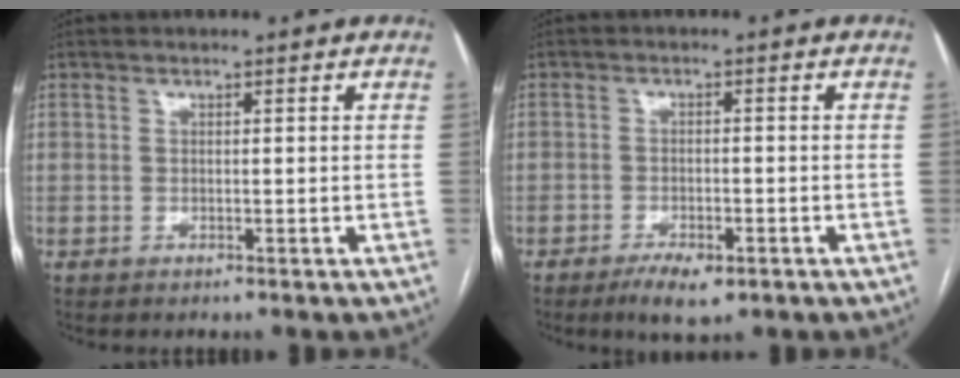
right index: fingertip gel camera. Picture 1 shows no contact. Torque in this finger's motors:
{"motor_torque": [0.20, -0.14, 0.16, 0.05]}